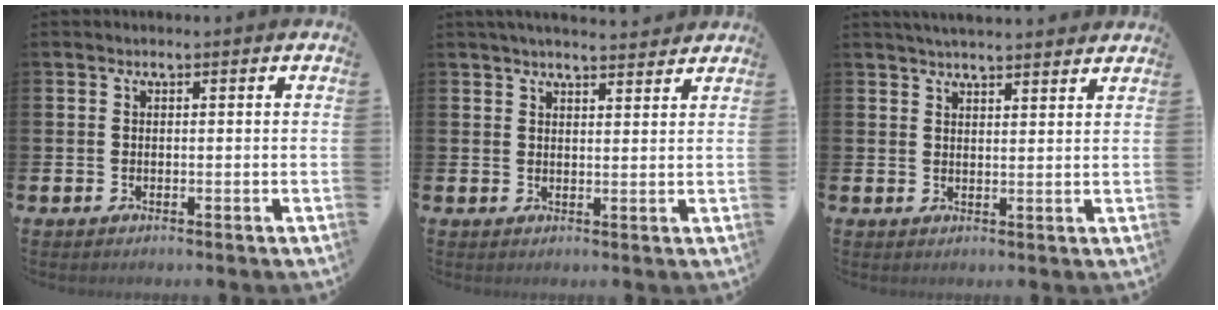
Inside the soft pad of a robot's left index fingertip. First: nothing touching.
{"total": 3.3, "force": [3.2, 0.1, 0.6], "torque": [-0.016, -0.012, 0.058]}
{"total": 3.4, "force": [3.4, 0.0, 0.6], "torque": [-0.013, -0.015, 0.060]}